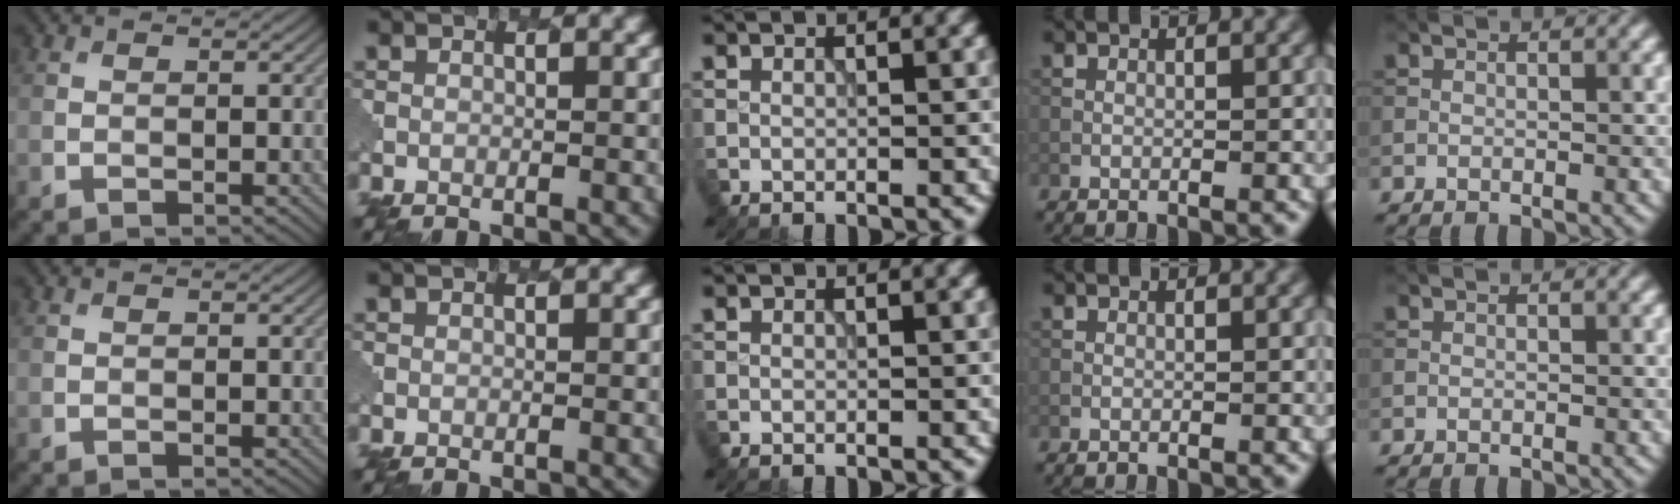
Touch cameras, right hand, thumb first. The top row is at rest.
{}